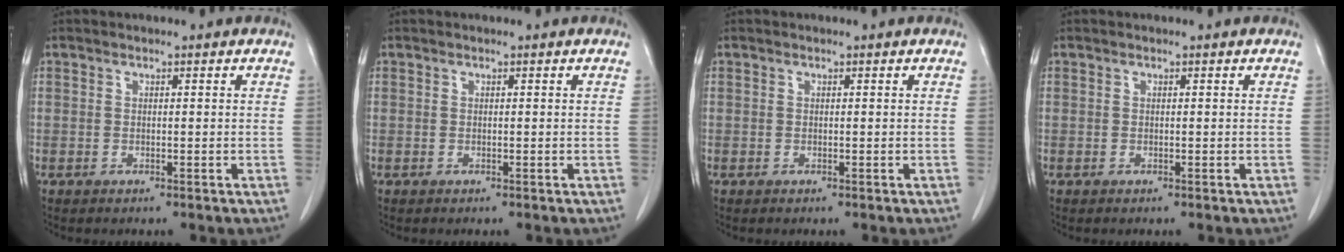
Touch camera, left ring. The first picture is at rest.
{"total": 0.0}
{"total": 0.0}
{"total": 0.0}